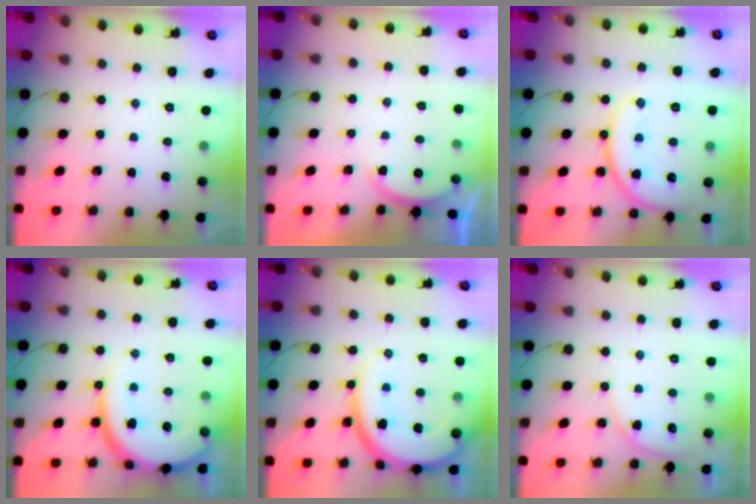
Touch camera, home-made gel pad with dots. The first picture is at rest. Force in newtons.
{"total": 2.2, "press": 2.1, "slide": 0.5}
{"total": 16.2, "press": 16.2, "slide": 1.1}
{"total": 13.6, "press": 13.5, "slide": 1.6}
{"total": 16.6, "press": 16.5, "slide": 1.5}
{"total": 6.7, "press": 6.7, "slide": 0.6}